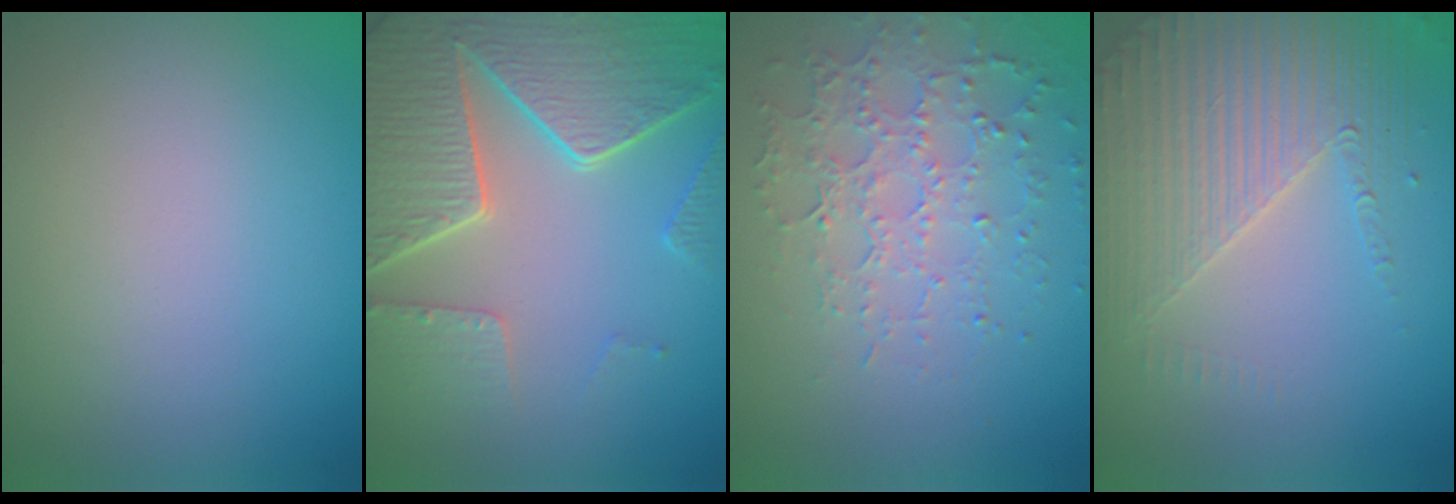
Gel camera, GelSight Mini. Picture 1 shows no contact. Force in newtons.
{"total": 8.4, "press": 6.1, "slide": 5.8}
{"total": 4.1, "press": 3.4, "slide": 2.3}
{"total": 4.0, "press": 3.8, "slide": 1.2}